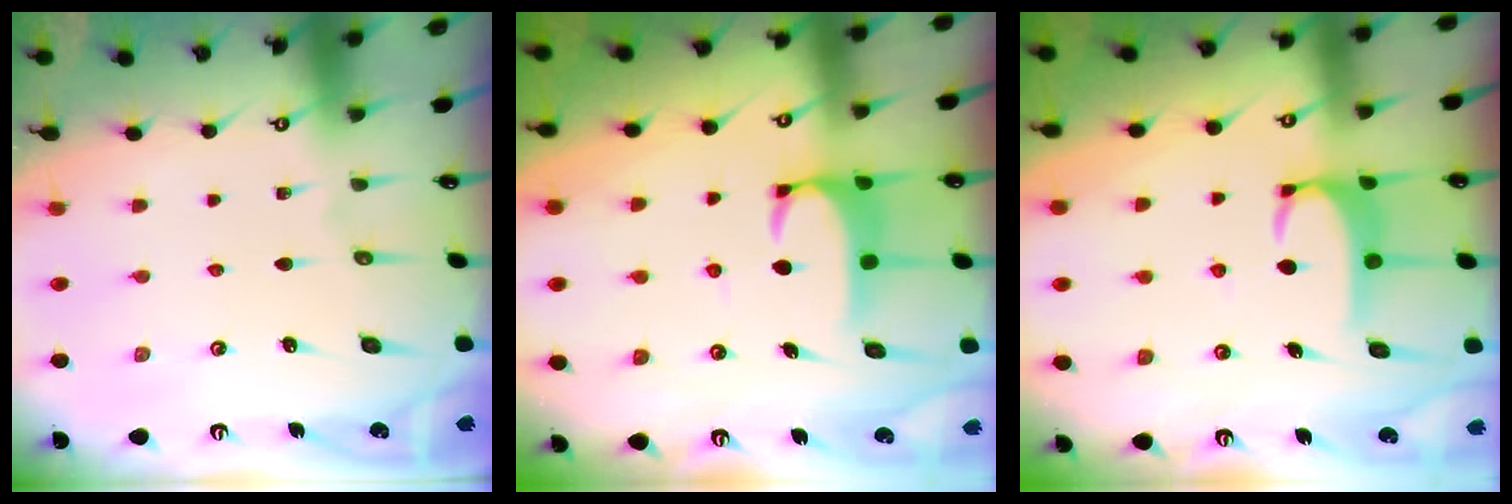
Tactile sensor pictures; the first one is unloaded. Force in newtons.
{"total": 2.5, "press": 2.4, "slide": 0.7}
{"total": 2.9, "press": 2.8, "slide": 0.5}